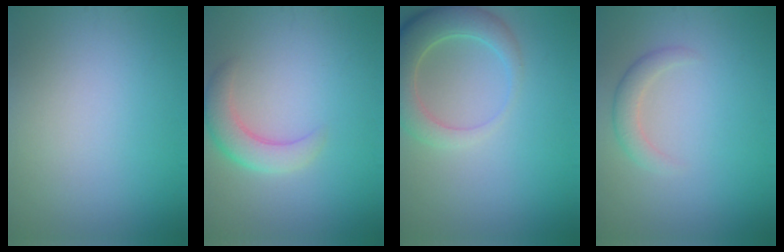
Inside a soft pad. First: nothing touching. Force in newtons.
{"total": 3.4, "press": 3.4, "slide": 0.2}
{"total": 5.2, "press": 5.1, "slide": 0.7}
{"total": 1.9, "press": 1.9, "slide": 0.2}